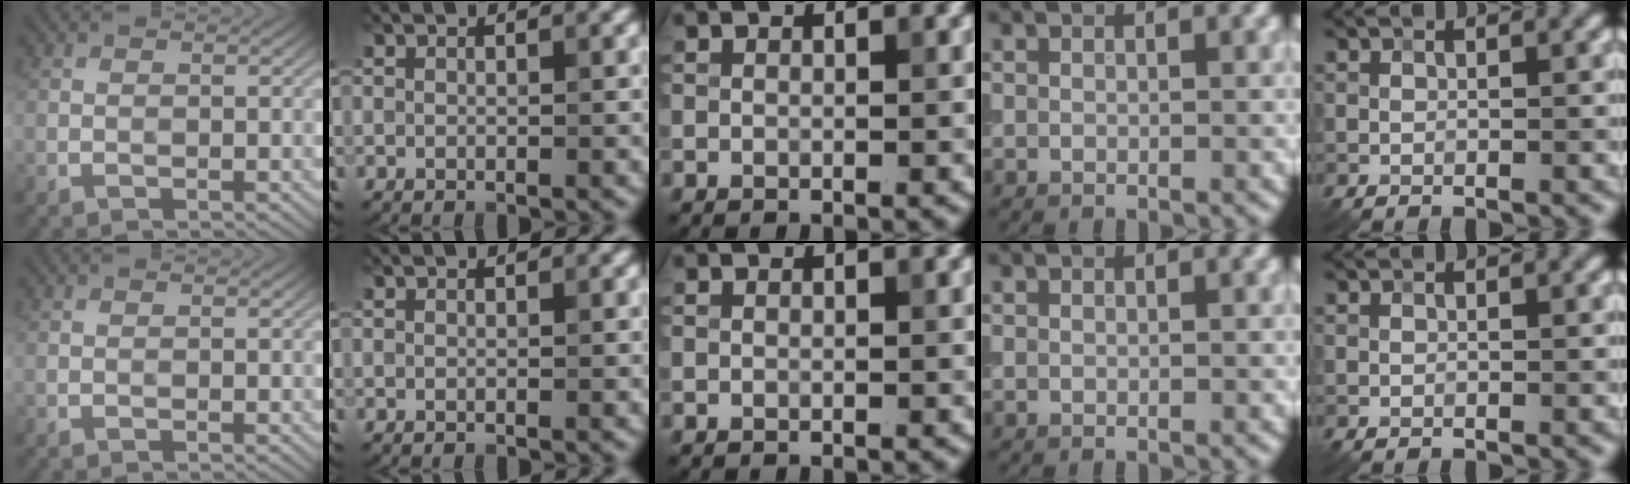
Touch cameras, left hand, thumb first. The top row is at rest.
{}